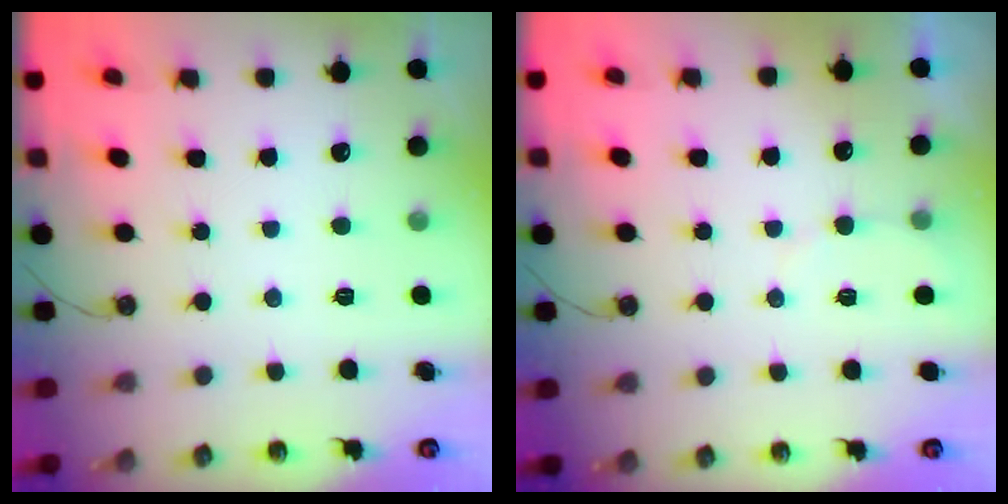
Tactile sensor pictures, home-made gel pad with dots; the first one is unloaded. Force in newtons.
{"total": 2.8, "press": 2.8, "slide": 0.3}